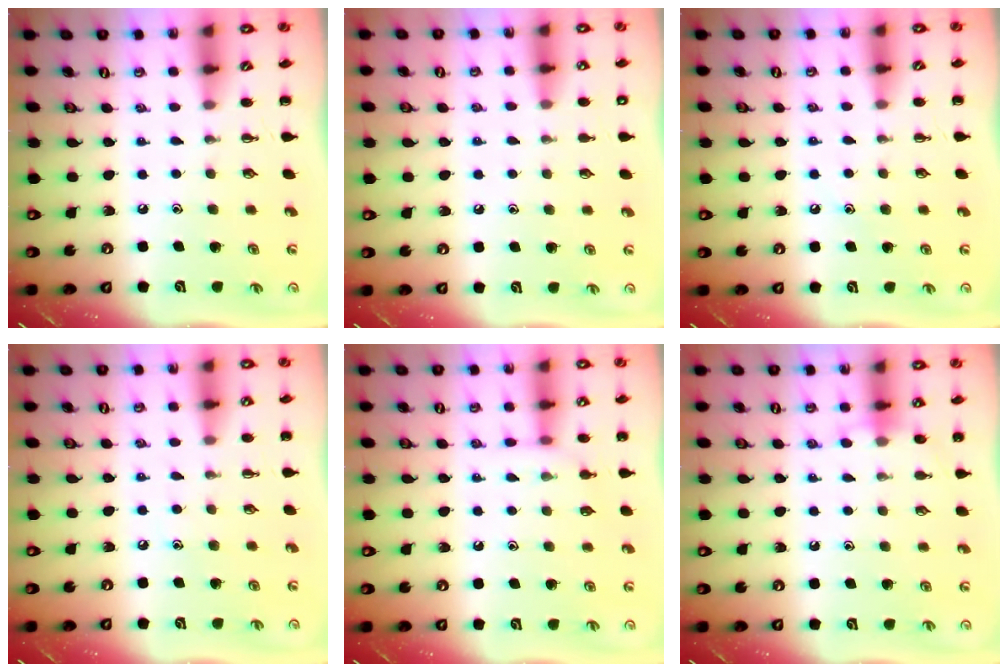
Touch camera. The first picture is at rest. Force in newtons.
{"total": 7.6, "press": 7.1, "slide": 2.7}
{"total": 7.4, "press": 7.2, "slide": 1.7}
{"total": 5.4, "press": 5.2, "slide": 1.6}
{"total": 5.6, "press": 5.4, "slide": 1.5}
{"total": 7.9, "press": 7.4, "slide": 2.6}